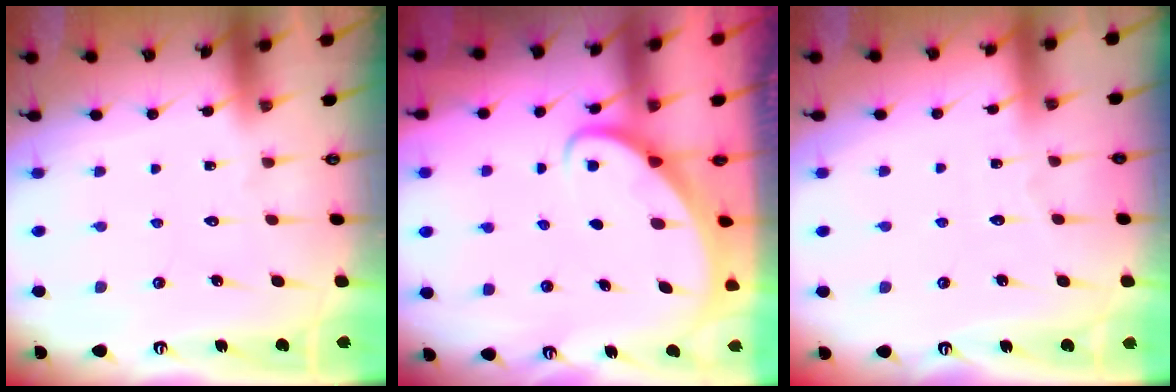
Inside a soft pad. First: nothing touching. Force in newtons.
{"total": 2.3, "press": 2.3, "slide": 0.2}
{"total": 2.6, "press": 2.6, "slide": 0.4}